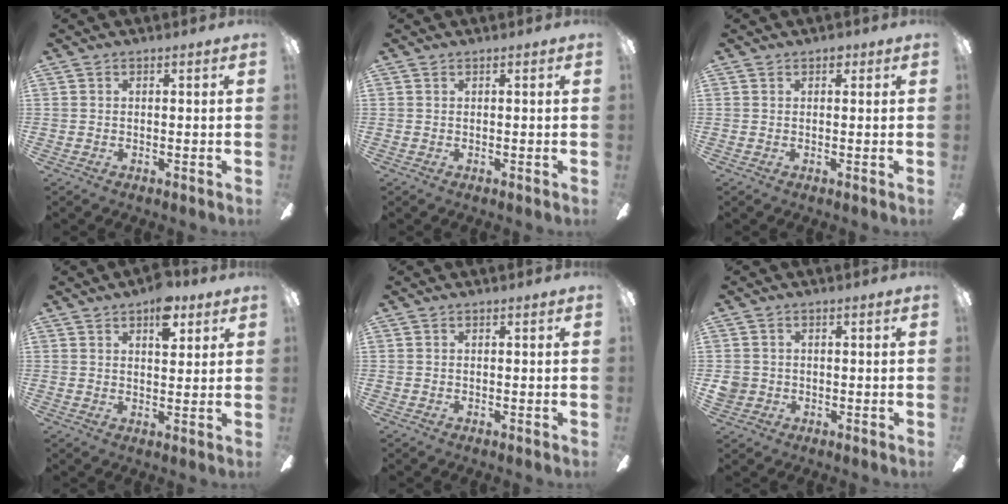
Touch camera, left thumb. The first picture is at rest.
{"total": 0.0}
{"total": 1.4, "force": [0.7, 1.0, 0.6], "torque": [0.003, -0.002, 0.008]}
{"total": 8.1, "force": [4.8, 4.2, 5.1], "torque": [-0.053, -0.020, 0.077]}
{"total": 0.0}
{"total": 3.3, "force": [-0.5, 3.1, 0.8], "torque": [-0.016, 0.008, -0.009]}